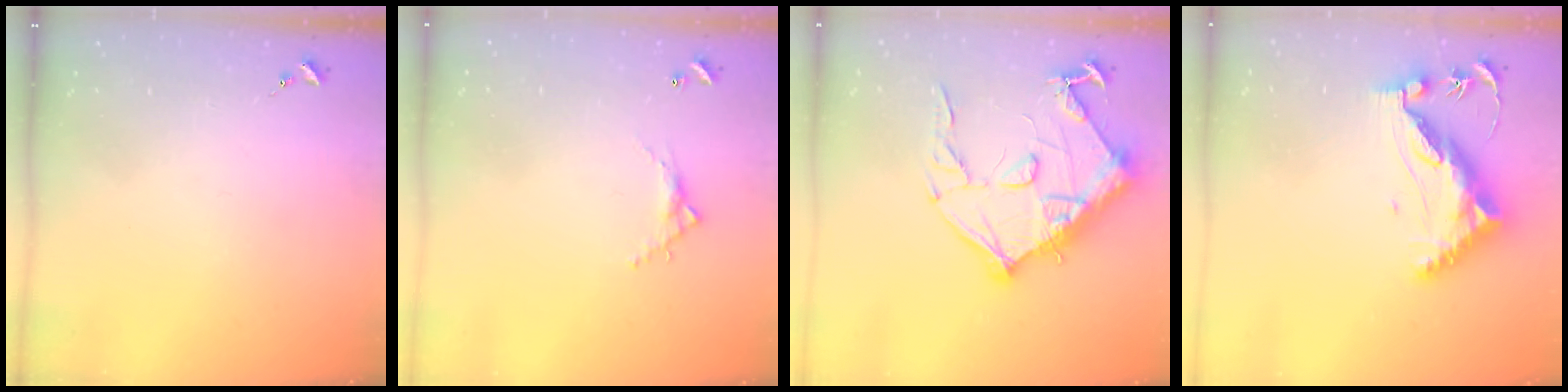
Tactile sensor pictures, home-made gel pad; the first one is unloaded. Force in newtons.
{"total": 5.2, "press": 5.2, "slide": 0.2}
{"total": 15.4, "press": 15.4, "slide": 1.0}
{"total": 11.5, "press": 11.4, "slide": 0.7}